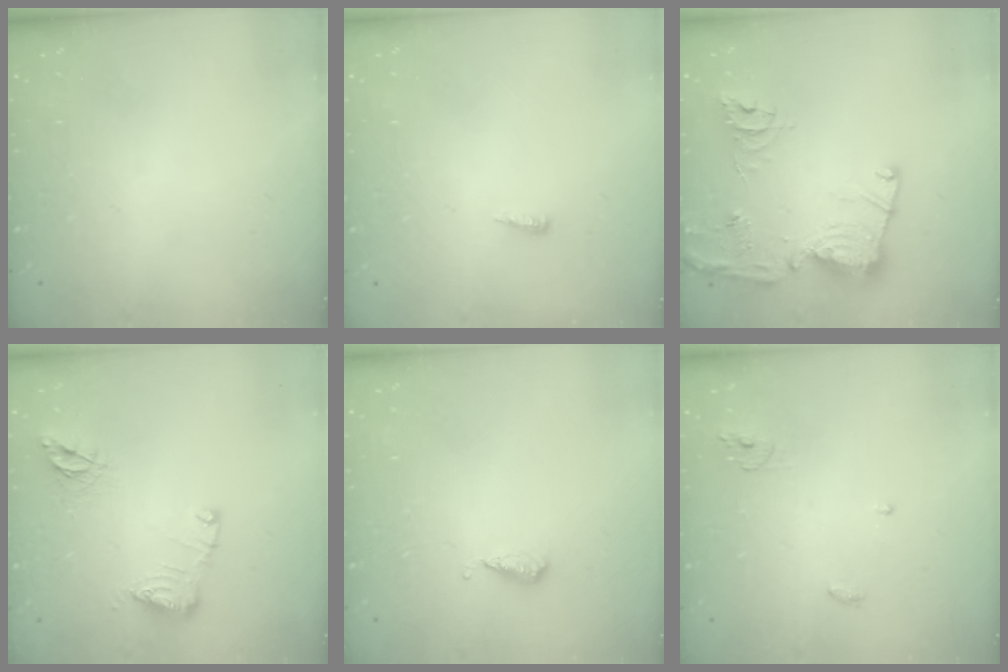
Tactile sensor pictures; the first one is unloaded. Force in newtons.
{"total": 2.9, "press": 2.9, "slide": 0.4}
{"total": 17.6, "press": 17.6, "slide": 1.7}
{"total": 11.2, "press": 11.1, "slide": 1.4}
{"total": 3.6, "press": 3.6, "slide": 0.3}
{"total": 4.0, "press": 4.0, "slide": 0.4}